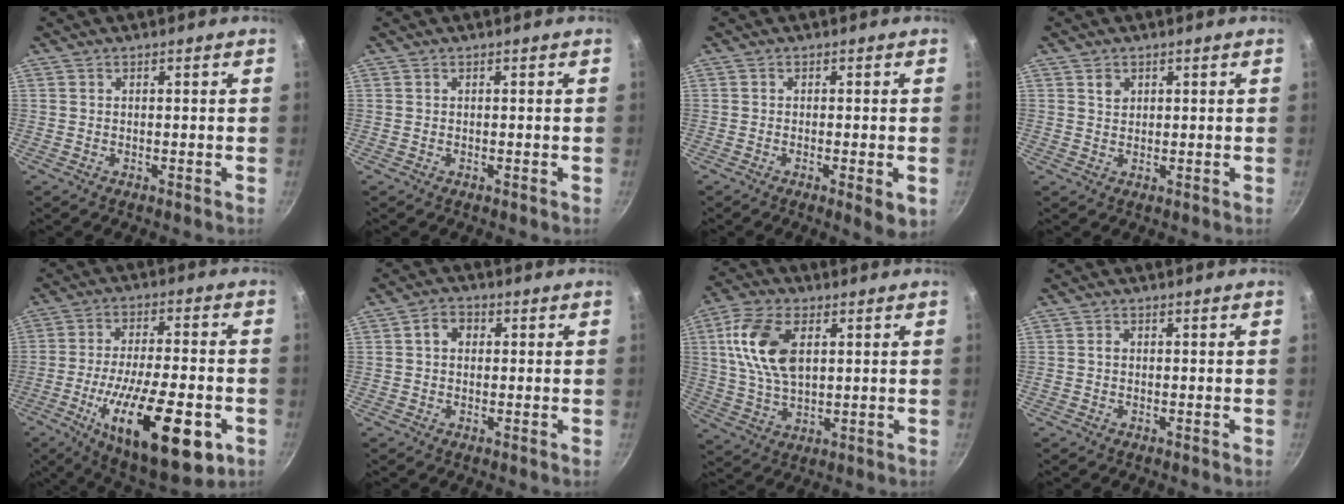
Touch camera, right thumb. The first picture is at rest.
{"total": 0.0}
{"total": 4.2, "force": [-1.3, 0.9, 3.9], "torque": [-0.059, -0.009, -0.017]}
{"total": 2.0, "force": [0.9, 1.5, 0.8], "torque": [-0.006, -0.001, 0.015]}
{"total": 23.6, "force": [-8.4, 8.3, 20.5], "torque": [-0.308, 0.009, -0.126]}
{"total": 3.9, "force": [0.8, 3.0, 2.3], "torque": [-0.023, 0.008, 0.006]}
{"total": 13.0, "force": [3.3, 7.4, 10.1], "torque": [-0.184, -0.001, 0.061]}
{"total": 0.9, "force": [-0.1, 0.8, 0.5], "torque": [-0.007, 0.005, -0.003]}